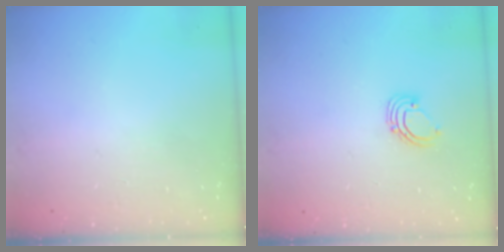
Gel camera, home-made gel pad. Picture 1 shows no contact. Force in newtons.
{"total": 2.6, "press": 2.6, "slide": 0.2}